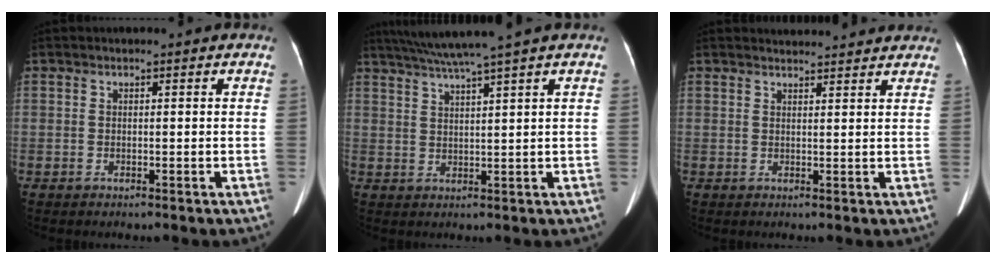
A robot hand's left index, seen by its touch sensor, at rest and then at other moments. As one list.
[{"total": 7.3, "force": [5.9, -1.9, 3.8], "torque": [-0.064, 0.014, 0.101]}, {"total": 6.4, "force": [6.2, 0.9, 1.2], "torque": [-0.013, 0.020, 0.065]}]